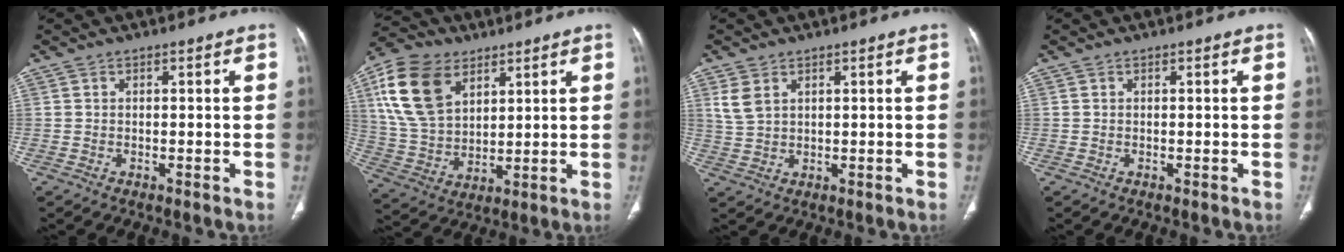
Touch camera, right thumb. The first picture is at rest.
{"total": 16.3, "force": [7.1, 10.4, 10.4], "torque": [-0.190, -0.015, 0.142]}
{"total": 3.7, "force": [1.8, 2.3, 2.3], "torque": [-0.051, 0.000, 0.049]}
{"total": 0.0}